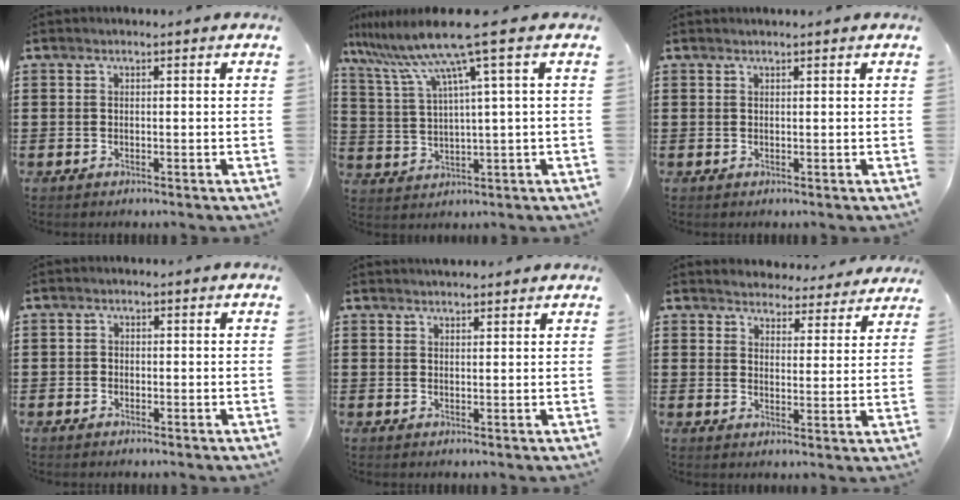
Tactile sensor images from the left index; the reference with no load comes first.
{"total": 10.0, "force": [5.9, -0.6, 8.0], "torque": [-0.189, -0.031, 0.091]}
{"total": 0.5, "force": [0.4, -0.1, 0.3], "torque": [-0.007, -0.002, 0.009]}
{"total": 0.9, "force": [-0.6, 0.7, 0.2], "torque": [-0.006, 0.000, -0.012]}
{"total": 1.8, "force": [1.8, 0.3, 0.3], "torque": [-0.010, 0.000, 0.035]}
{"total": 4.2, "force": [4.2, 0.2, -0.2], "torque": [-0.010, -0.030, 0.072]}